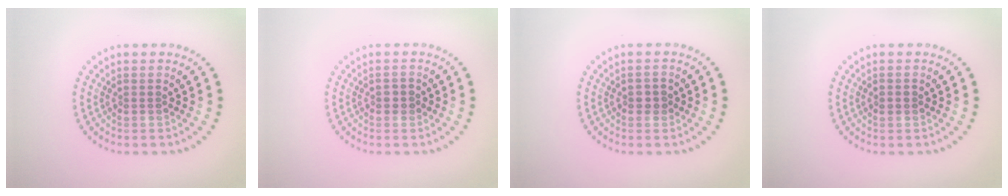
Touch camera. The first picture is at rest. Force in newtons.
{"total": 1.1, "press": 1.1, "slide": 0.2}
{"total": 1.3, "press": 1.3, "slide": 0.0}
{"total": 1.1, "press": 1.1, "slide": 0.1}